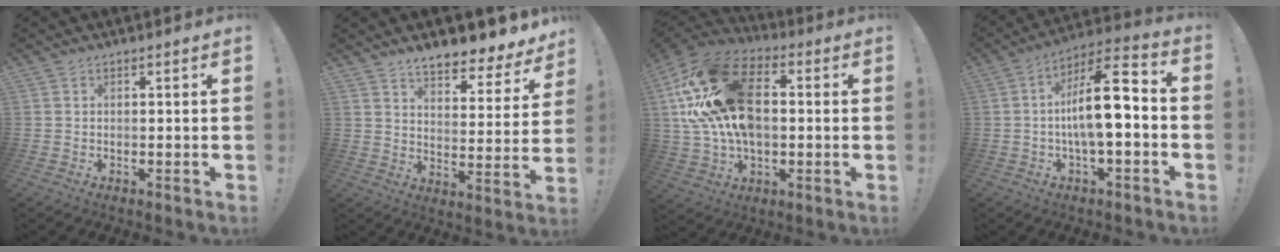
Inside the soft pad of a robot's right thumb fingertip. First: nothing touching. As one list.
[{"total": 8.9, "force": [7.8, 2.1, 3.7], "torque": [-0.052, -0.071, 0.134]}, {"total": 25.1, "force": [4.2, 16.8, 18.2], "torque": [-0.328, 0.003, 0.085]}, {"total": 14.9, "force": [-1.5, 4.7, 14.0], "torque": [-0.214, 0.008, -0.030]}]